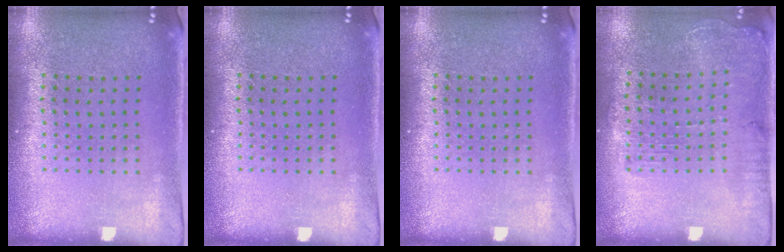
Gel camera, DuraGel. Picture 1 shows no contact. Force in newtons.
{"total": 0.0}
{"total": 0.0}
{"total": 1.4, "press": 1.3, "slide": 0.5}